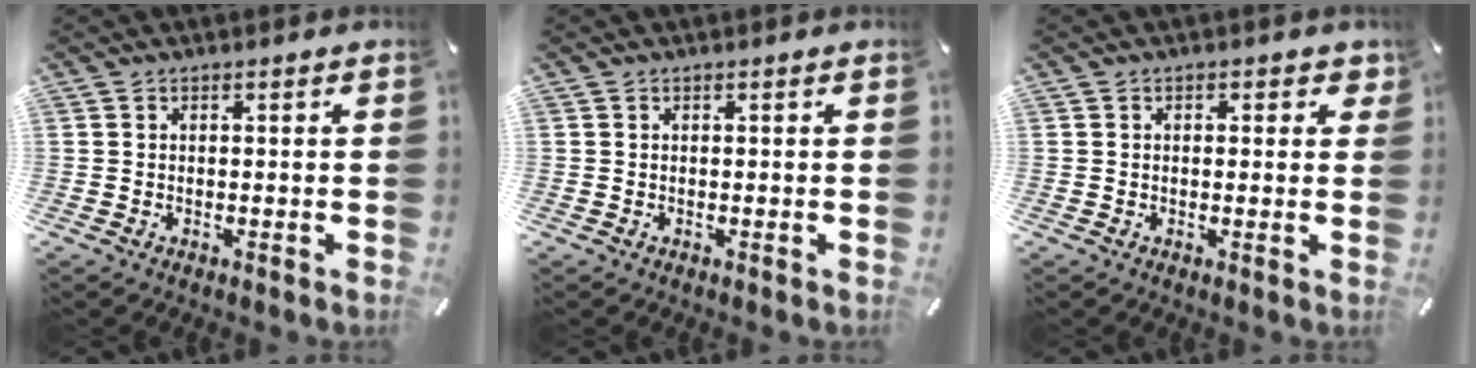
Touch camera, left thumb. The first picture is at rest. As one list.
[{"total": 0.0}, {"total": 1.7, "force": [0.1, 1.3, 1.2], "torque": [-0.007, 0.001, -0.002]}]